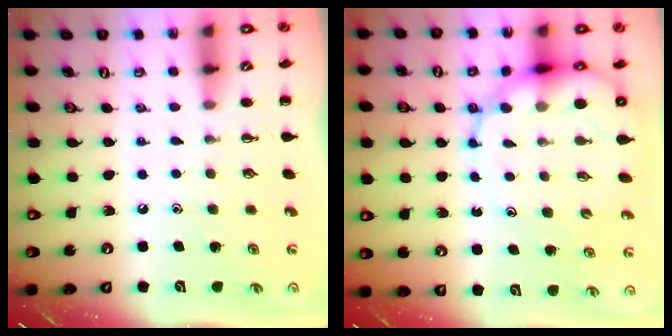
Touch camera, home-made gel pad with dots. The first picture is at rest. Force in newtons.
{"total": 13.5, "press": 12.9, "slide": 3.9}